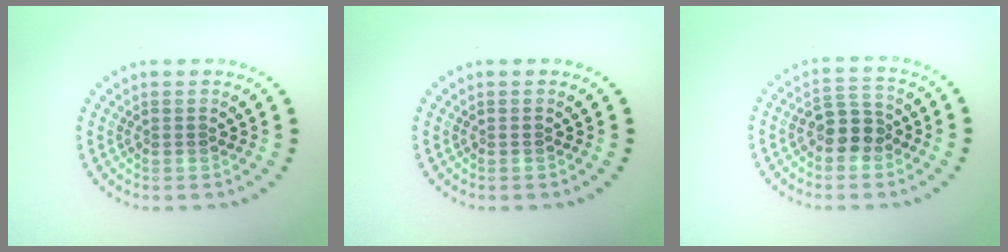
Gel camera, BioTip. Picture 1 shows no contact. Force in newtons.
{"total": 0.0}
{"total": 3.4, "press": 3.2, "slide": 1.0}